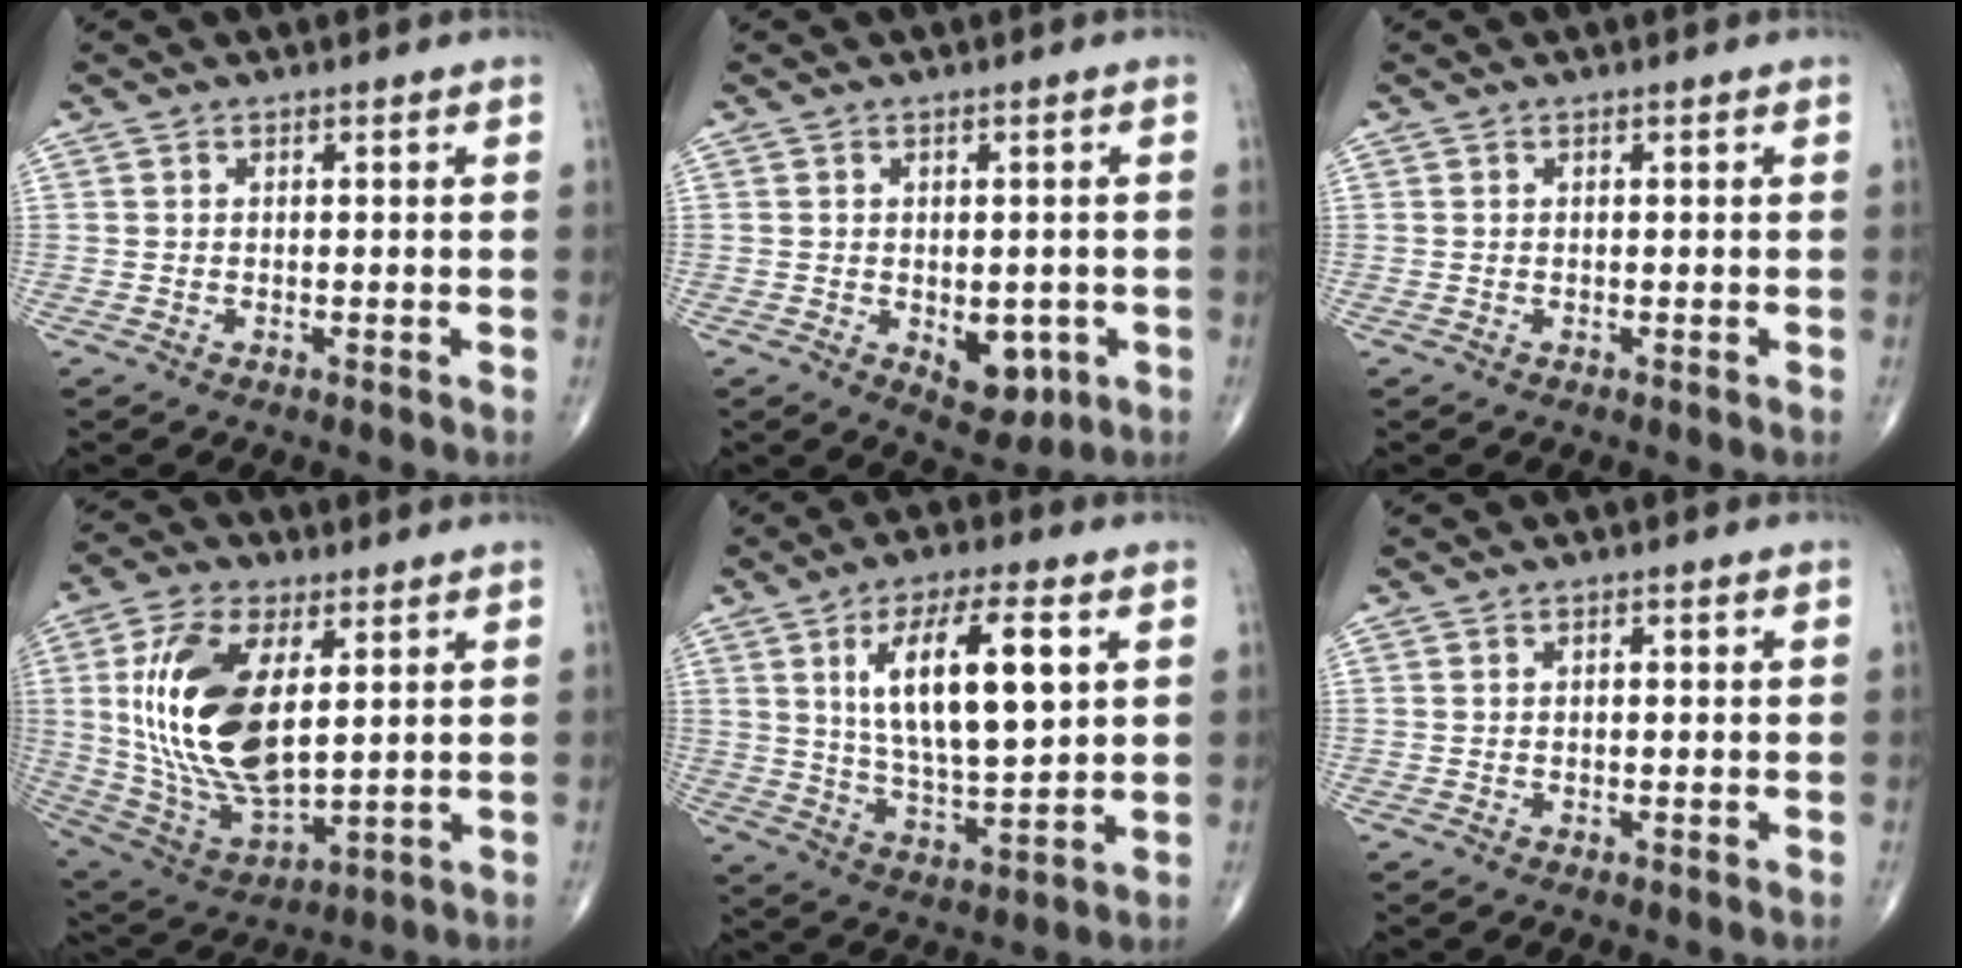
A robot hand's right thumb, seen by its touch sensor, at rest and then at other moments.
{"total": 6.6, "force": [-1.7, 4.0, 5.0], "torque": [-0.037, -0.005, -0.011]}
{"total": 0.0}
{"total": 20.6, "force": [4.0, 10.2, 17.4], "torque": [-0.340, -0.021, 0.083]}
{"total": 16.3, "force": [4.6, 5.6, 14.6], "torque": [-0.239, -0.013, 0.087]}
{"total": 0.7, "force": [0.1, 0.3, 0.6], "torque": [-0.010, 0.002, 0.001]}